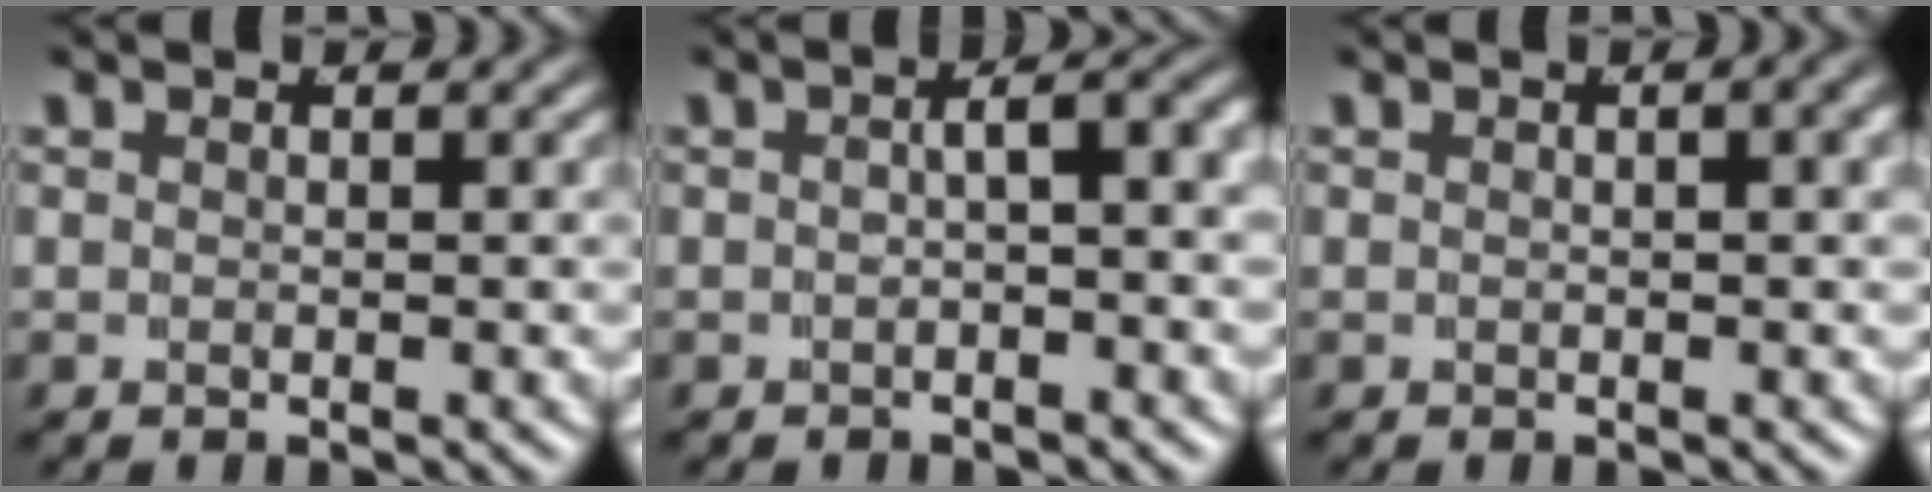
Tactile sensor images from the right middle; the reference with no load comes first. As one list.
[{"total": 3.2, "force": [-0.1, 0.9, 3.1], "torque": [-0.029, 0.011, -0.003]}, {"total": 1.2, "force": [0.2, 0.0, 1.2], "torque": [-0.014, 0.007, 0.004]}]